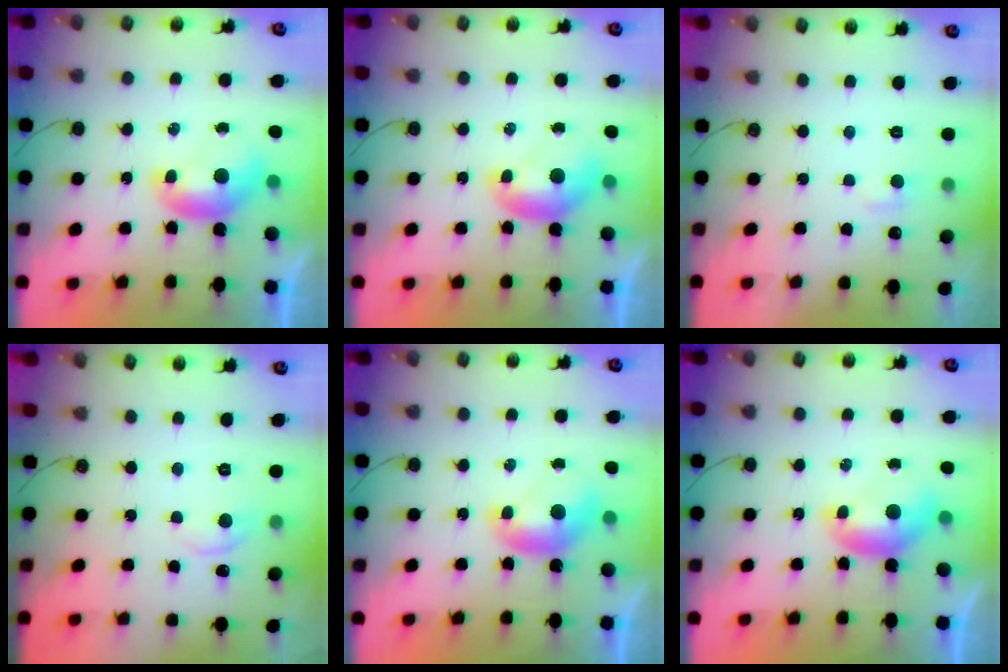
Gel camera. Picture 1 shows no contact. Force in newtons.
{"total": 0.0}
{"total": 1.7, "press": 1.6, "slide": 0.6}
{"total": 0.8, "press": 0.5, "slide": 0.6}
{"total": 0.0}
{"total": 0.0}